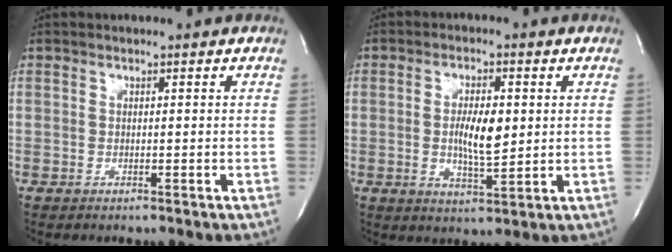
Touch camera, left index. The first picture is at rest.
{"total": 6.1, "force": [0.1, 1.8, 5.8], "torque": [-0.104, -0.006, 0.003]}